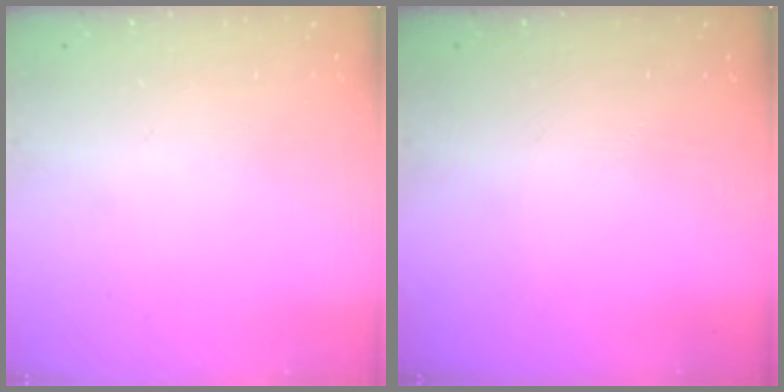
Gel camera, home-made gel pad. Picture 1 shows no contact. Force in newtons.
{"total": 0.0}